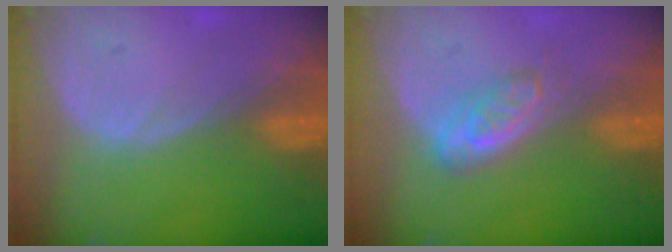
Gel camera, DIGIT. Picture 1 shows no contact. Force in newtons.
{"total": 4.4, "press": 4.1, "slide": 1.6}